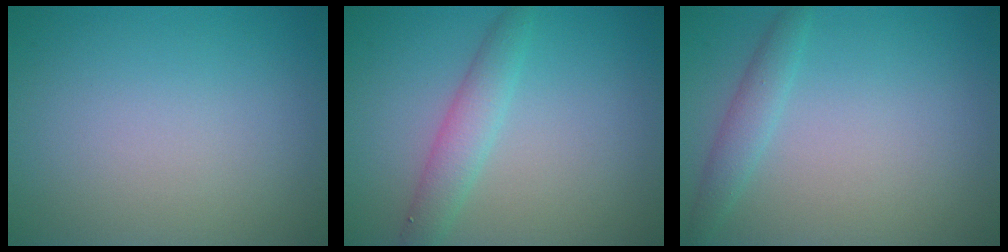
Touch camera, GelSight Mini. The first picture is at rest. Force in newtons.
{"total": 2.8, "press": 2.8, "slide": 0.2}
{"total": 1.8, "press": 1.8, "slide": 0.2}